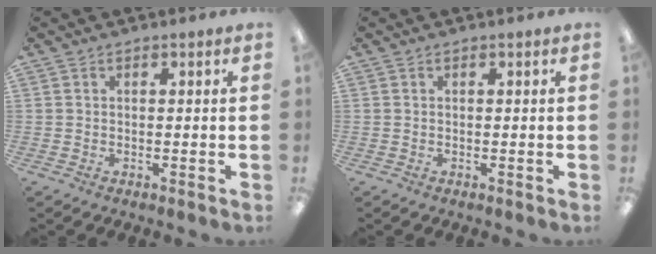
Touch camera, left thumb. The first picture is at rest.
{"total": 0.0}